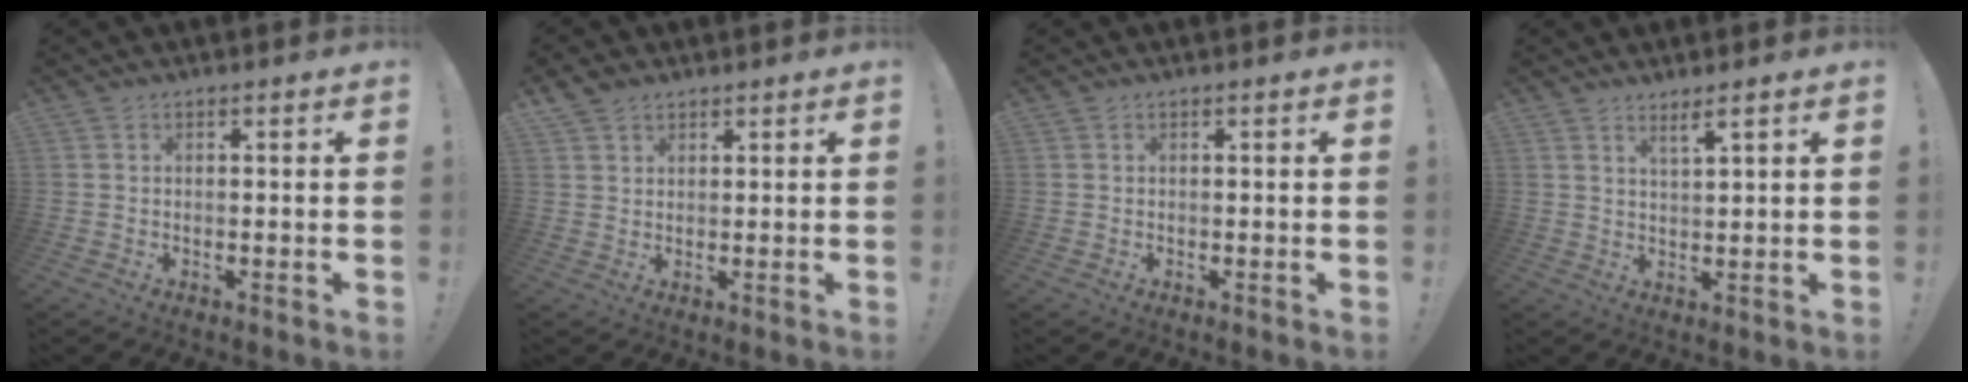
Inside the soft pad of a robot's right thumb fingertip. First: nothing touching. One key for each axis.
{"total": 3.6, "fx": 2.8, "fy": 2.1, "fz": 1.0, "tx": -0.013, "ty": -0.016, "tz": 0.053}
{"total": 0.0}
{"total": 3.4, "fx": 2.6, "fy": 0.0, "fz": 2.3, "tx": -0.041, "ty": -0.016, "tz": 0.042}